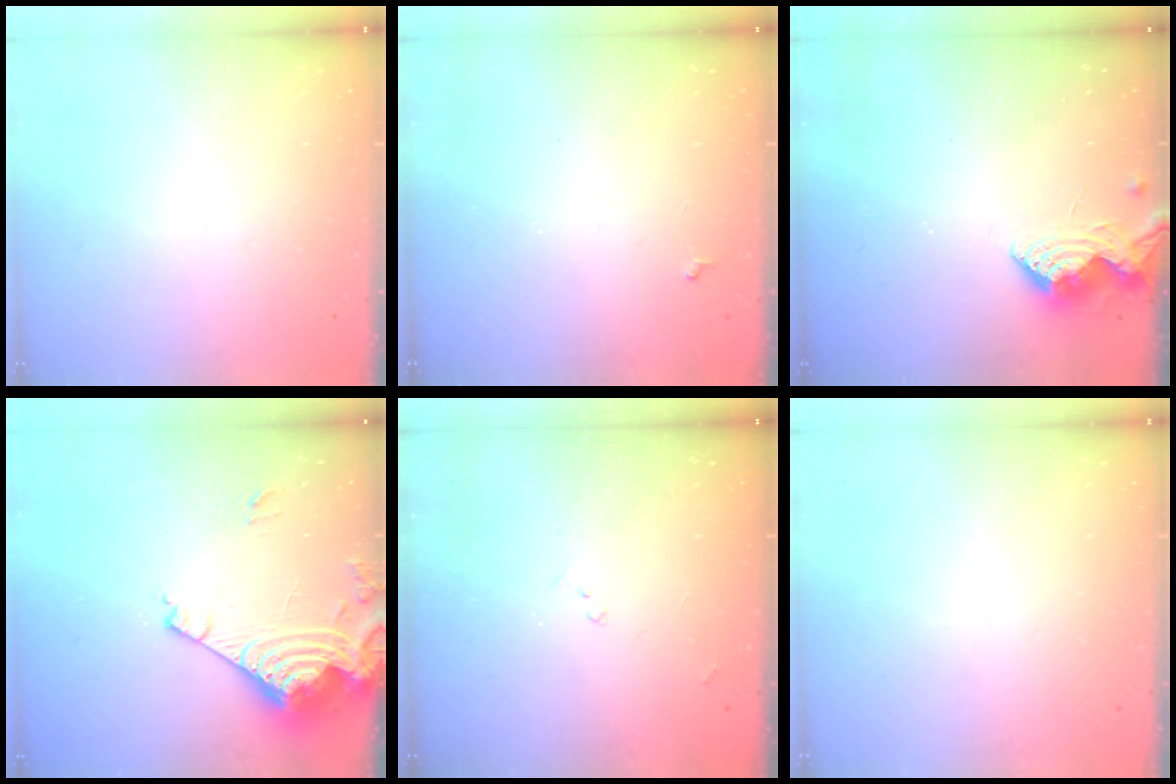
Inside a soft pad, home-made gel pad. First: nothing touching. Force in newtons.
{"total": 2.9, "press": 2.9, "slide": 0.4}
{"total": 7.6, "press": 7.5, "slide": 0.7}
{"total": 17.1, "press": 17.0, "slide": 1.5}
{"total": 7.5, "press": 7.4, "slide": 0.7}
{"total": 0.0}